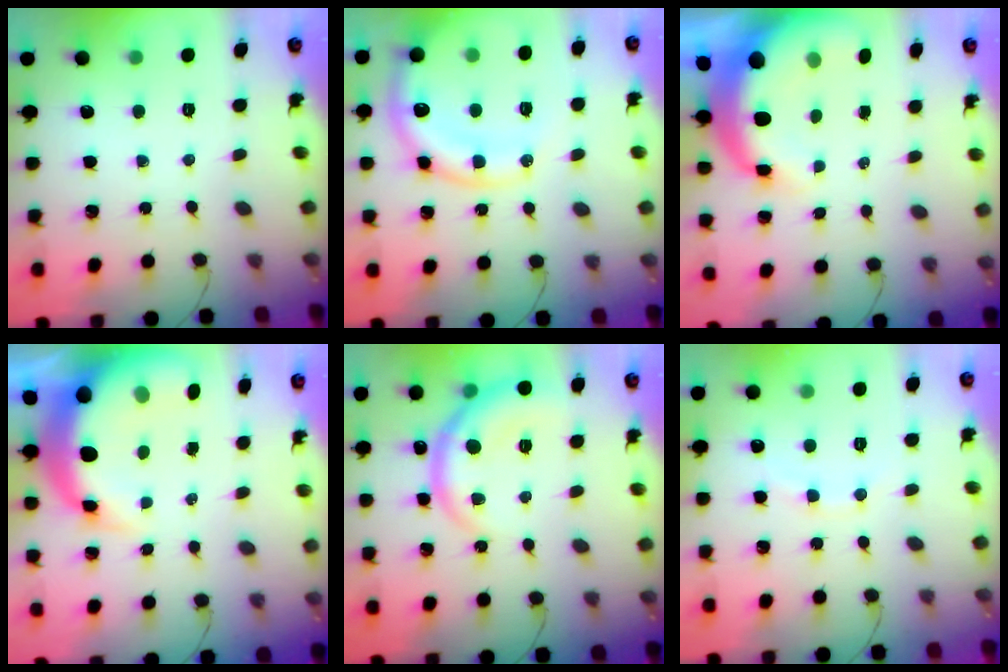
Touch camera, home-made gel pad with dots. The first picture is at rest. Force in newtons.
{"total": 17.3, "press": 17.0, "slide": 3.3}
{"total": 9.6, "press": 9.4, "slide": 1.8}
{"total": 12.6, "press": 12.1, "slide": 3.2}
{"total": 11.1, "press": 11.1, "slide": 0.6}
{"total": 5.6, "press": 5.4, "slide": 1.7}